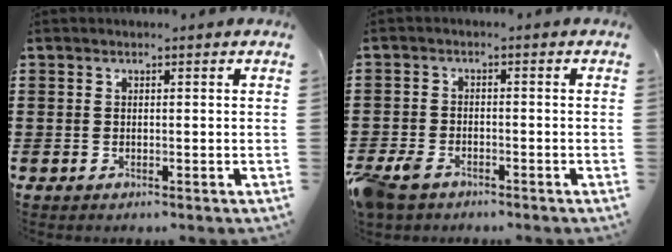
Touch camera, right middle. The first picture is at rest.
{"total": 3.3, "force": [-2.7, 1.5, 1.2], "torque": [-0.057, -0.008, -0.064]}